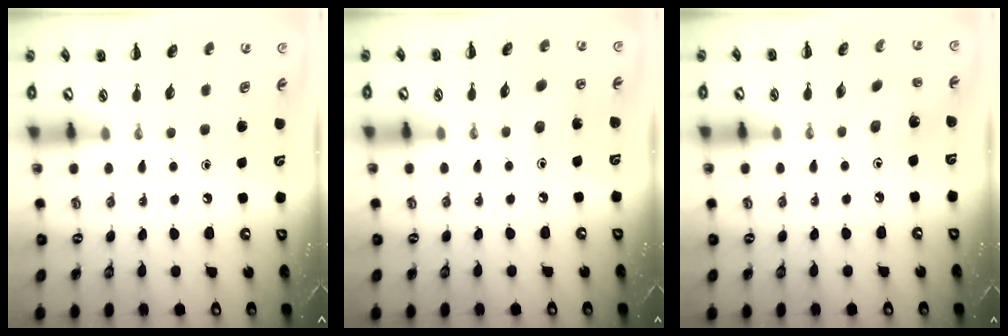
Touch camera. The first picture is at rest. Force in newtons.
{"total": 2.8, "press": 2.6, "slide": 0.9}
{"total": 2.2, "press": 2.1, "slide": 0.7}